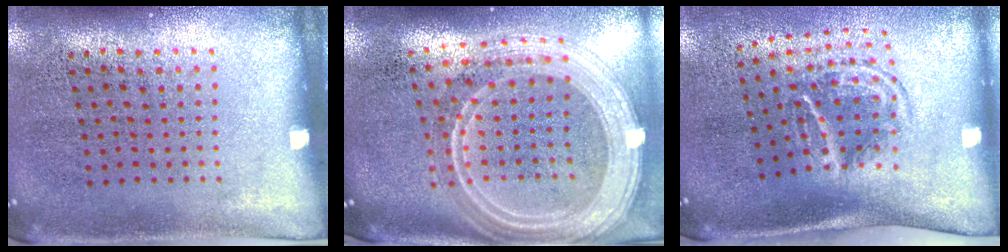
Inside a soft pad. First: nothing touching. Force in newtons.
{"total": 3.0, "press": 2.4, "slide": 1.8}
{"total": 1.8, "press": 1.2, "slide": 1.3}